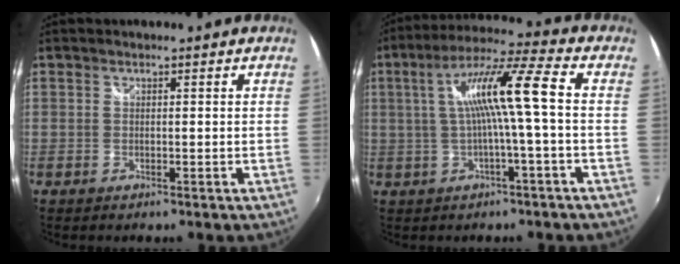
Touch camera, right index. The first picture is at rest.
{"total": 11.1, "force": [0.0, -0.4, 11.1], "torque": [-0.204, 0.018, 0.005]}